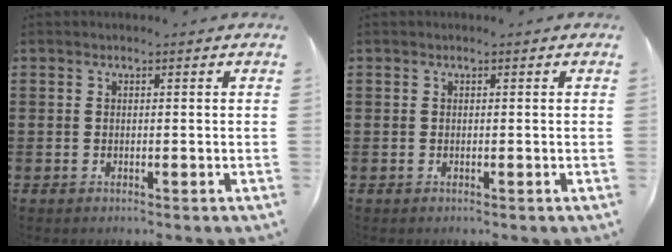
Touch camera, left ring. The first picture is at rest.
{"total": 0.0}